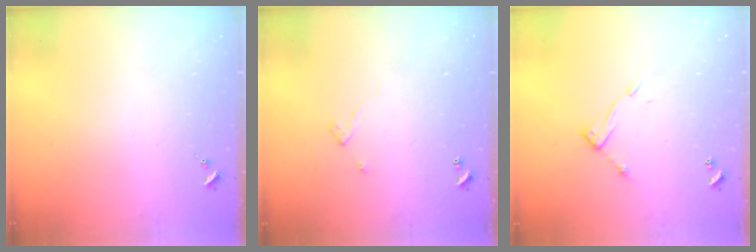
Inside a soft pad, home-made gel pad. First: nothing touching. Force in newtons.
{"total": 3.2, "press": 3.1, "slide": 0.3}
{"total": 8.6, "press": 8.6, "slide": 0.4}